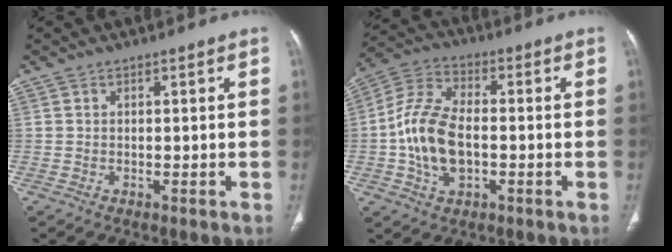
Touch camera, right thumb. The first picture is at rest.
{"total": 13.0, "force": [-1.7, 7.4, 10.5], "torque": [-0.208, 0.022, -0.035]}